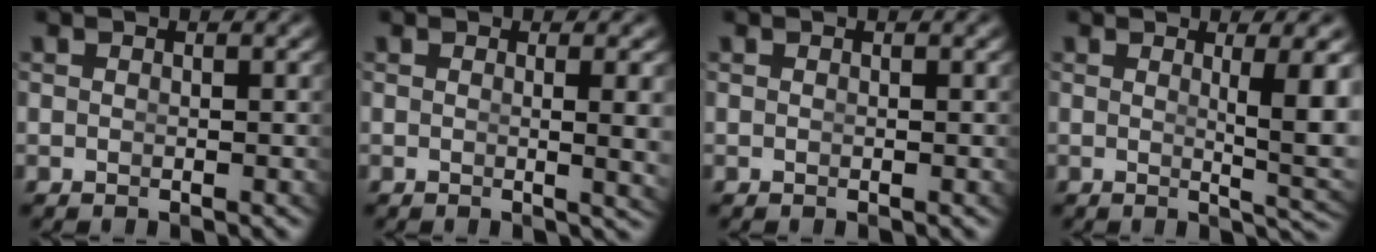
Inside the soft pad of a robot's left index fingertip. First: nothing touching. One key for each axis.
{"total": 2.5, "fx": 0.4, "fy": -0.2, "fz": 2.5, "tx": -0.024, "ty": -0.006, "tz": 0.007}
{"total": 0.0}
{"total": 4.6, "fx": 0.8, "fy": 0.3, "fz": 4.5, "tx": -0.054, "ty": -0.012, "tz": 0.018}